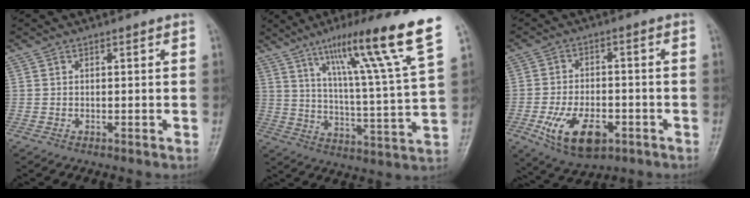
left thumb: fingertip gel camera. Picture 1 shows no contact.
{"total": 19.9, "force": [12.0, 0.6, 15.8], "torque": [-0.228, -0.051, 0.180]}
{"total": 11.7, "force": [-4.7, 6.5, 8.6], "torque": [-0.140, 0.011, -0.072]}